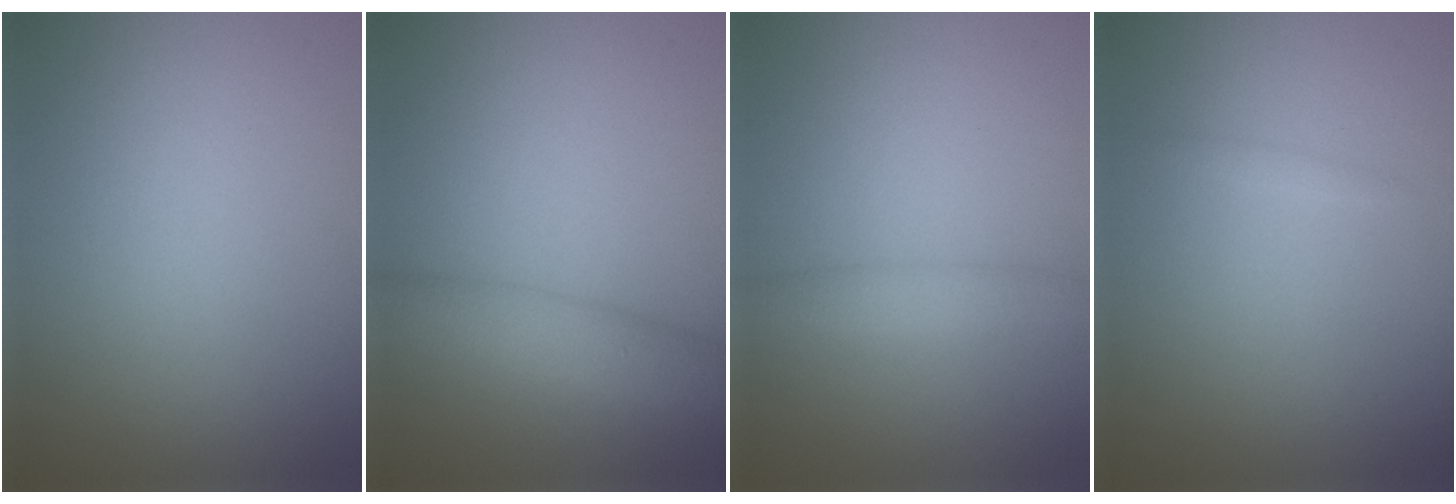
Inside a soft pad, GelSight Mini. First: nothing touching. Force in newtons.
{"total": 4.0, "press": 4.0, "slide": 0.2}
{"total": 1.7, "press": 1.6, "slide": 0.2}
{"total": 0.6, "press": 0.6, "slide": 0.0}